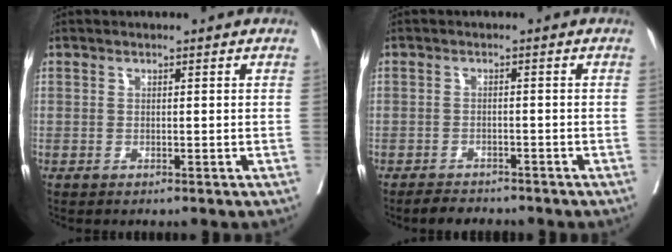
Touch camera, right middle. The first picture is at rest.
{"total": 3.4, "force": [-3.1, 1.1, 0.8], "torque": [-0.016, -0.005, -0.048]}